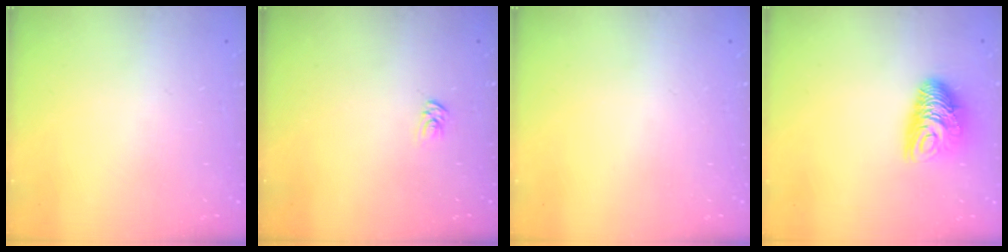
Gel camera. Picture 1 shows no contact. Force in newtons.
{"total": 2.6, "press": 2.6, "slide": 0.3}
{"total": 0.0}
{"total": 10.2, "press": 10.2, "slide": 0.5}